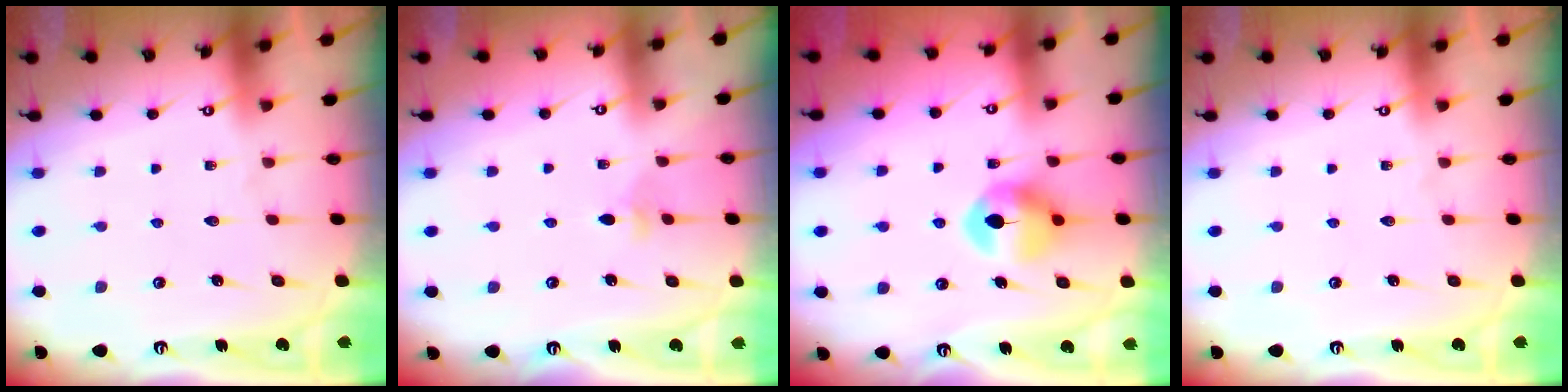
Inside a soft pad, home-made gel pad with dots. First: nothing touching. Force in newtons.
{"total": 3.5, "press": 3.4, "slide": 0.9}
{"total": 9.7, "press": 9.7, "slide": 0.4}
{"total": 0.0}